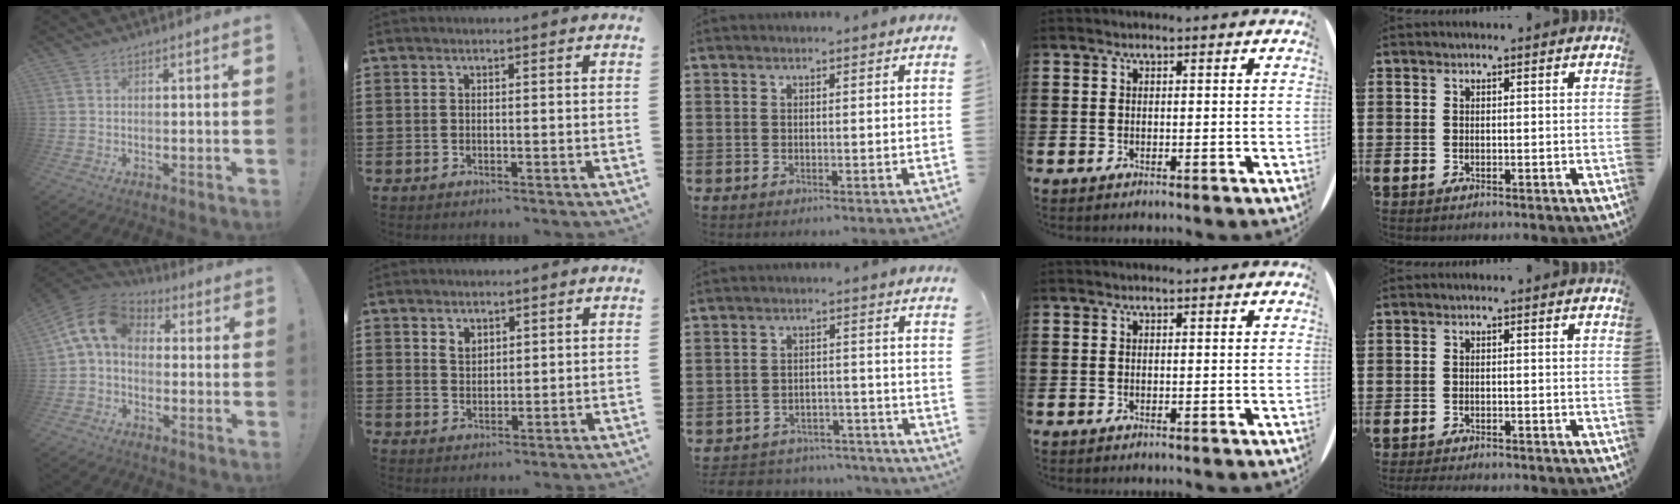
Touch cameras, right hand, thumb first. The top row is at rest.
{"thumb": {"total": 11.7, "force": [2.2, 7.9, 8.3], "torque": [-0.170, 0.012, 0.045]}, "index": {"total": 2.3, "force": [1.5, 1.5, 0.7], "torque": [-0.018, 0.005, 0.029]}, "middle": {"total": 4.4, "force": [-4.4, 0.8, 0.1], "torque": [-0.005, 0.009, -0.092]}, "little": {"total": 1.0, "force": [-1.0, 0.1, 0.3], "torque": [-0.007, 0.000, -0.021]}}